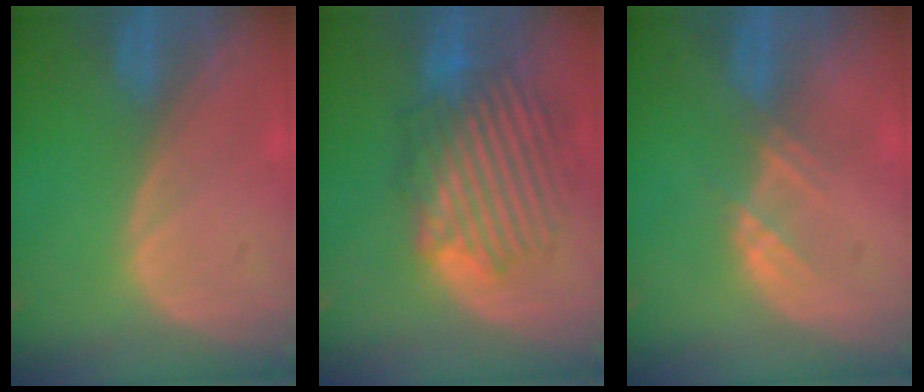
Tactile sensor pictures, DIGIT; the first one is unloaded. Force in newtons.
{"total": 9.1, "press": 9.1, "slide": 0.8}
{"total": 2.6, "press": 2.5, "slide": 0.7}